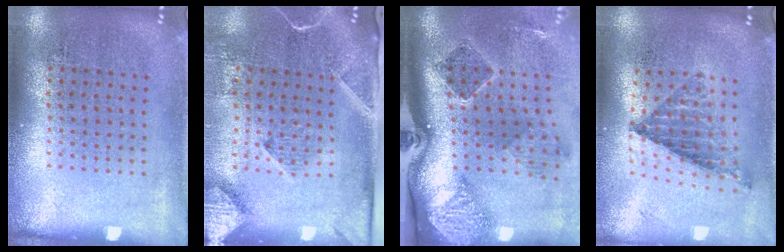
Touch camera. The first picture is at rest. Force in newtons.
{"total": 2.9, "press": 2.1, "slide": 2.0}
{"total": 2.8, "press": 1.9, "slide": 2.1}
{"total": 0.8, "press": 0.8, "slide": 0.2}